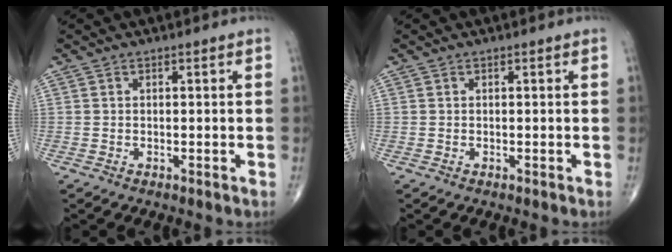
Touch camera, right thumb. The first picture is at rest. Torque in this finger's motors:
{"motor_torque": [-0.01, 0.01, 0.00, 0.00, 0.00]}